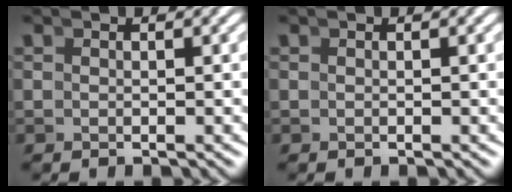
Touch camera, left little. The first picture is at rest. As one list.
[{"total": 0.0}]